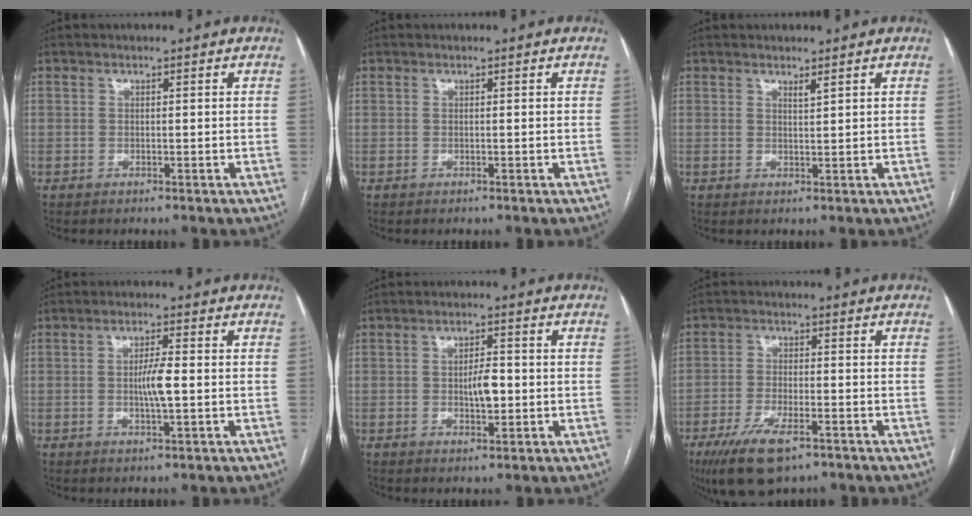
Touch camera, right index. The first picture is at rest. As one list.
[{"total": 0.0}, {"total": 0.9, "force": [0.8, -0.2, 0.5], "torque": [-0.012, -0.008, 0.014]}, {"total": 4.1, "force": [-0.3, 0.4, 4.1], "torque": [-0.075, -0.002, -0.005]}, {"total": 4.0, "force": [-0.3, 1.5, 3.7], "torque": [-0.059, 0.002, -0.002]}, {"total": 9.3, "force": [-5.6, 3.1, 6.7], "torque": [-0.126, -0.015, -0.092]}]